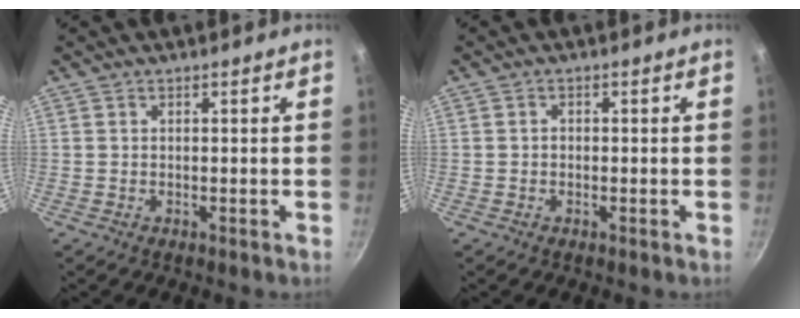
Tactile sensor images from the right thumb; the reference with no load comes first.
{"total": 0.9, "force": [-0.3, 0.7, 0.4], "torque": [-0.005, 0.003, -0.007]}